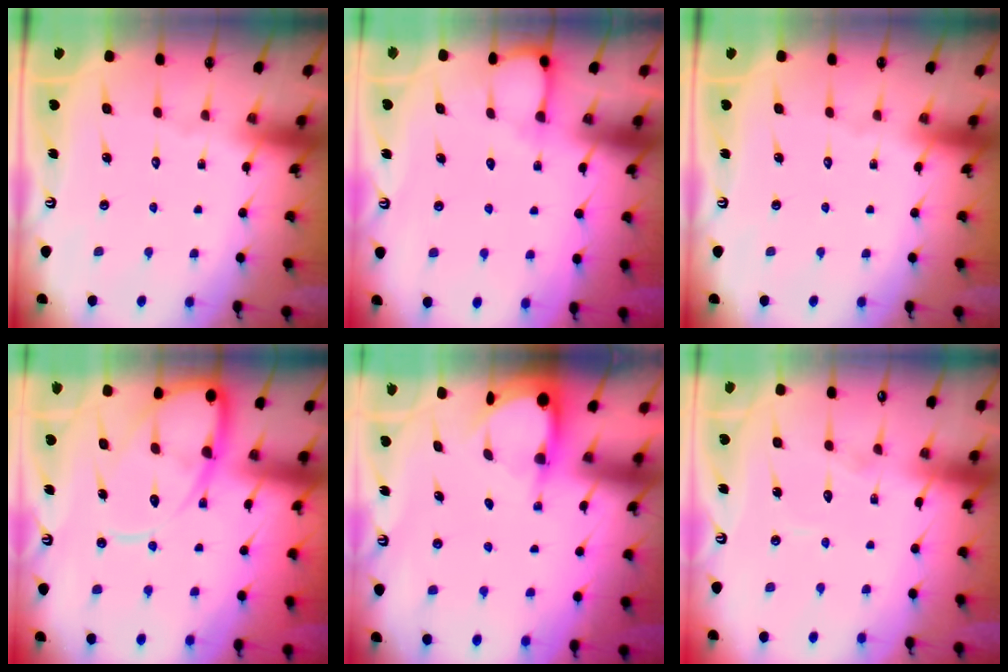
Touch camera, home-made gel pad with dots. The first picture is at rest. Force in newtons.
{"total": 4.6, "press": 4.5, "slide": 0.5}
{"total": 0.0}
{"total": 12.5, "press": 12.5, "slide": 1.2}
{"total": 3.5, "press": 3.5, "slide": 0.2}
{"total": 5.4, "press": 5.4, "slide": 0.5}